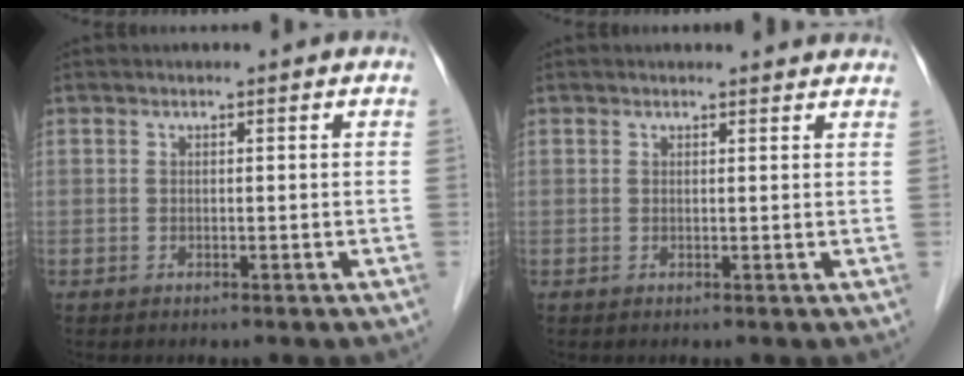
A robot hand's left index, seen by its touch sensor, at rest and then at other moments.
{"total": 3.5, "force": [3.4, 0.6, 0.5], "torque": [-0.009, 0.004, 0.027]}